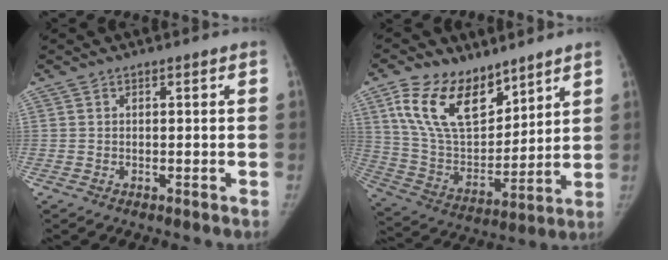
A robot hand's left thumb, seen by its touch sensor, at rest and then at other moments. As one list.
[{"total": 18.1, "force": [11.1, 9.9, 10.4], "torque": [-0.147, -0.054, 0.221]}]